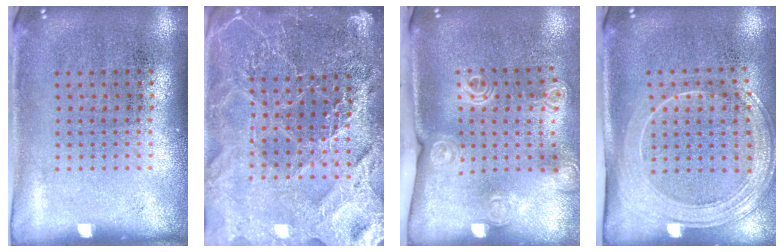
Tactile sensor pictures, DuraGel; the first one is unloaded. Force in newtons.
{"total": 5.0, "press": 4.5, "slide": 2.1}
{"total": 1.8, "press": 1.5, "slide": 1.1}
{"total": 2.1, "press": 1.9, "slide": 1.0}